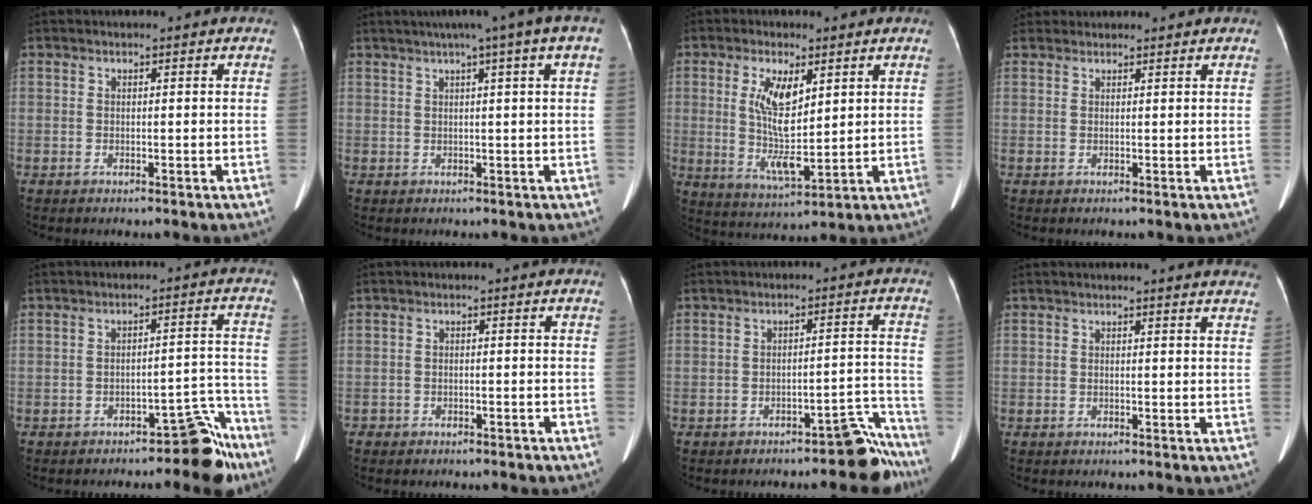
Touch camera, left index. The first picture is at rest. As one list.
[{"total": 8.8, "force": [5.0, -0.1, 7.2], "torque": [-0.101, 0.036, 0.057]}, {"total": 8.4, "force": [2.3, 2.6, 7.7], "torque": [-0.151, -0.007, 0.049]}, {"total": 3.7, "force": [3.6, 0.8, 0.4], "torque": [-0.009, 0.031, 0.058]}, {"total": 6.8, "force": [-5.6, 1.9, 3.2], "torque": [-0.014, 0.034, -0.073]}, {"total": 2.0, "force": [-1.7, 1.0, 0.4], "torque": [-0.008, 0.000, -0.022]}, {"total": 6.0, "force": [-5.6, 1.1, 2.0], "torque": [0.010, 0.036, -0.076]}, {"total": 7.8, "force": [7.4, 0.3, 2.3], "torque": [-0.023, 0.000, 0.060]}]